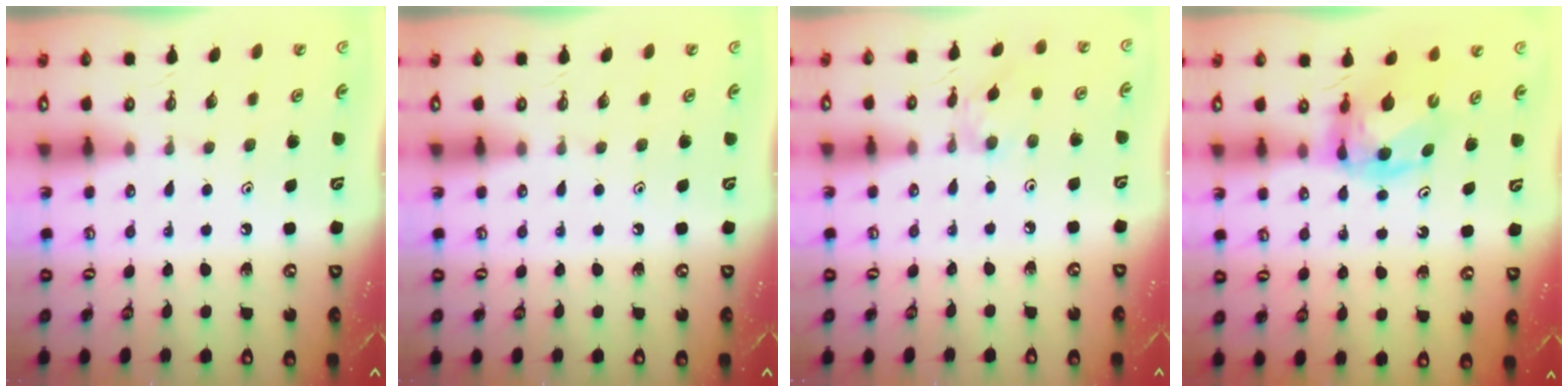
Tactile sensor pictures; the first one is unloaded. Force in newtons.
{"total": 0.0}
{"total": 2.7, "press": 2.7, "slide": 0.3}
{"total": 7.6, "press": 7.5, "slide": 0.9}